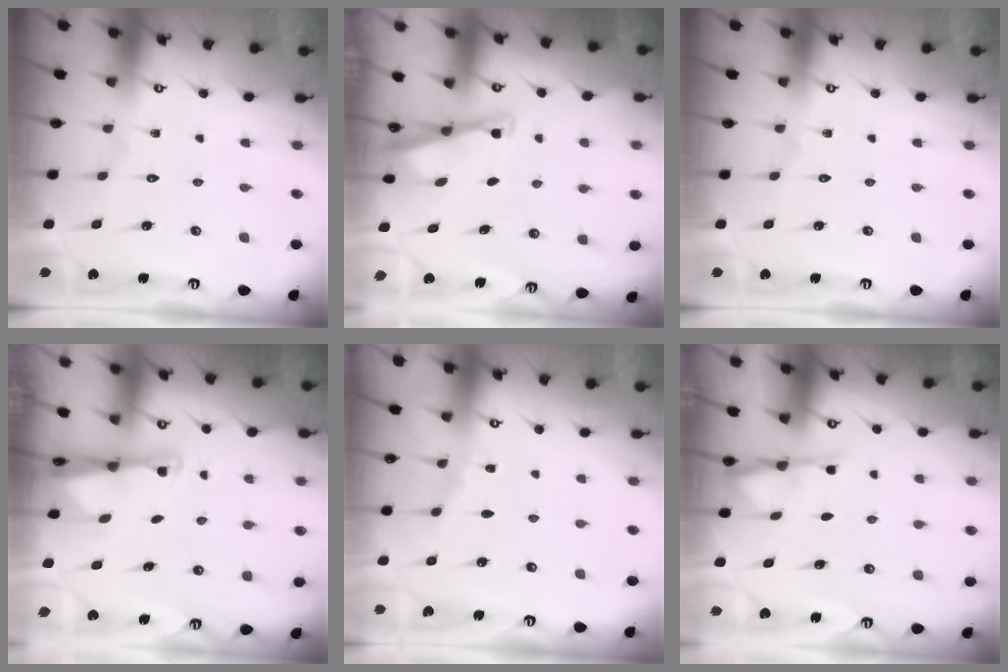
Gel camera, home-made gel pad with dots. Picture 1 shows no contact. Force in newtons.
{"total": 3.3, "press": 3.3, "slide": 0.3}
{"total": 0.0}
{"total": 1.8, "press": 1.7, "slide": 0.4}
{"total": 2.8, "press": 2.7, "slide": 0.3}
{"total": 2.2, "press": 2.2, "slide": 0.5}